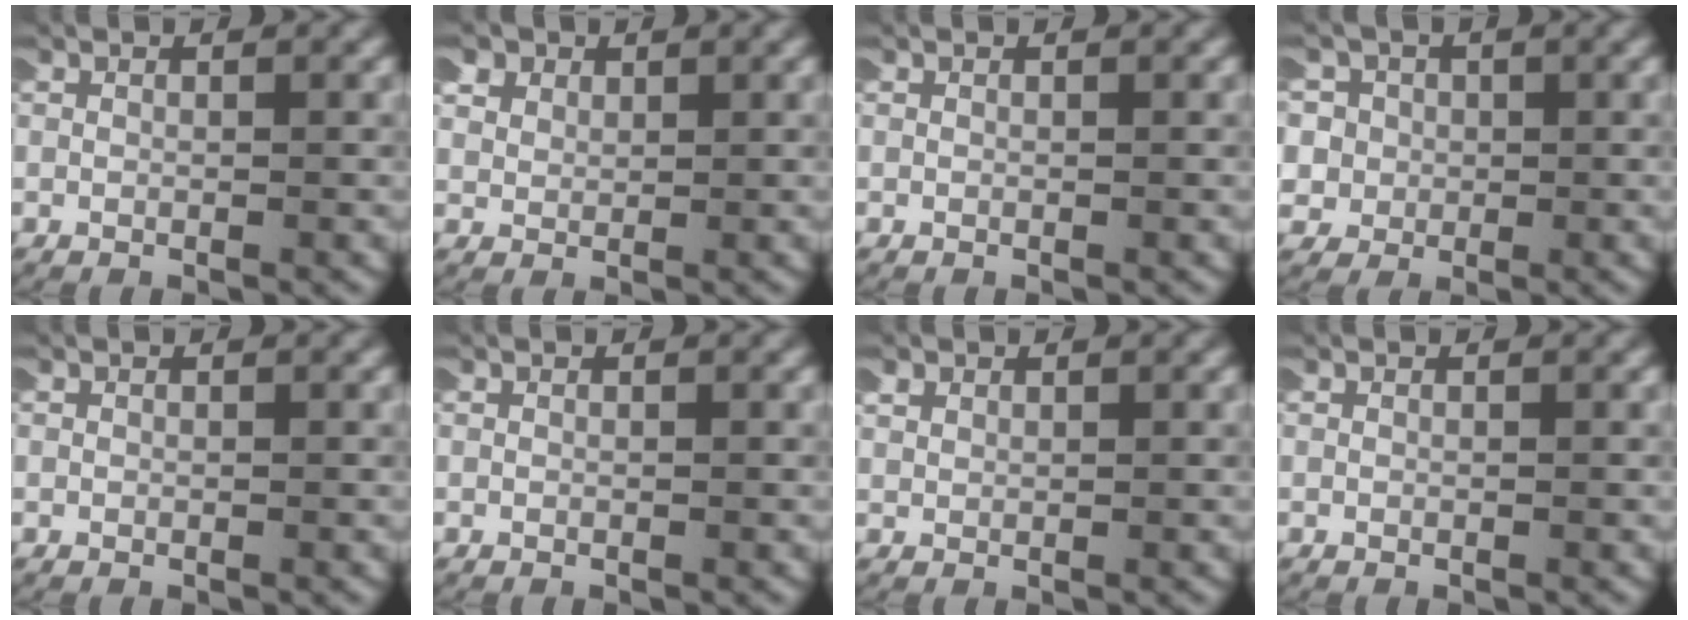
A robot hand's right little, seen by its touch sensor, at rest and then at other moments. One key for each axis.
{"total": 3.0, "fx": 1.7, "fy": 2.1, "fz": 1.2, "tx": -0.039, "ty": -0.003, "tz": 0.031}
{"total": 0.0}
{"total": 7.6, "fx": -0.5, "fy": 7.2, "fz": 2.3, "tx": -0.093, "ty": -0.027, "tz": -0.011}
{"total": 0.0}
{"total": 0.0}
{"total": 1.1, "fx": 0.8, "fy": 0.7, "fz": 0.3, "tx": -0.016, "ty": -0.002, "tz": 0.019}
{"total": 0.0}